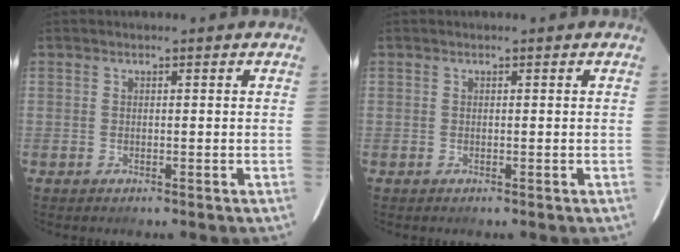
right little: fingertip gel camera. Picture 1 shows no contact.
{"total": 0.0}